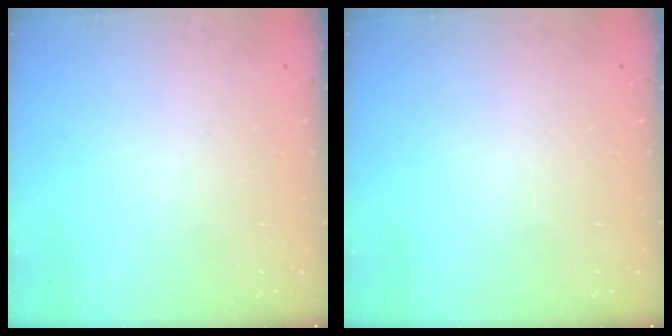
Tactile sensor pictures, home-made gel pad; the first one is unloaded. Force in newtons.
{"total": 0.0}